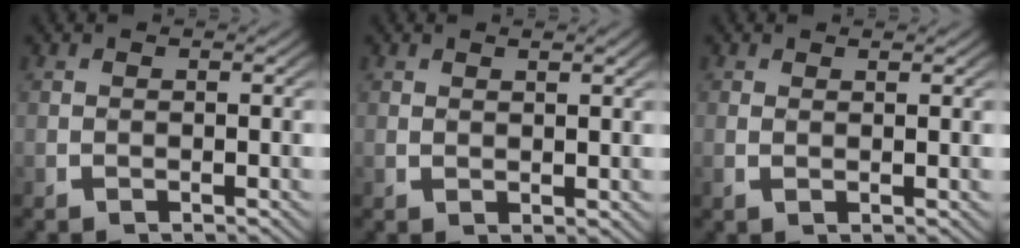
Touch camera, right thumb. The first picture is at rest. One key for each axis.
{"total": 1.0, "fx": 0.8, "fy": 0.0, "fz": 0.6, "tx": -0.009, "ty": -0.002, "tz": 0.021}
{"total": 1.1, "fx": 0.6, "fy": -0.2, "fz": 0.9, "tx": -0.021, "ty": -0.005, "tz": 0.016}